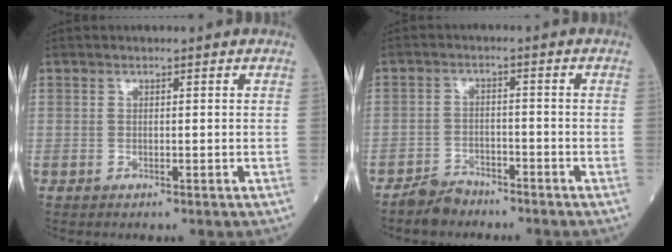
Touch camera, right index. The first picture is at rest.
{"total": 3.6, "force": [-3.3, 1.4, 0.3], "torque": [-0.012, 0.001, -0.062]}